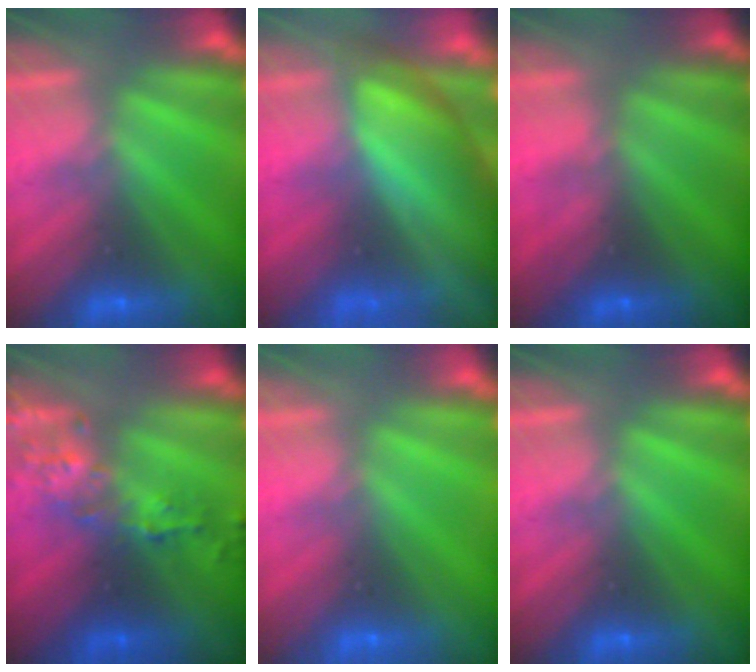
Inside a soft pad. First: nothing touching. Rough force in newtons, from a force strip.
{"total": 9.8}
{"total": 4.2}
{"total": 6.7}
{"total": 1.5}
{"total": 0.0}